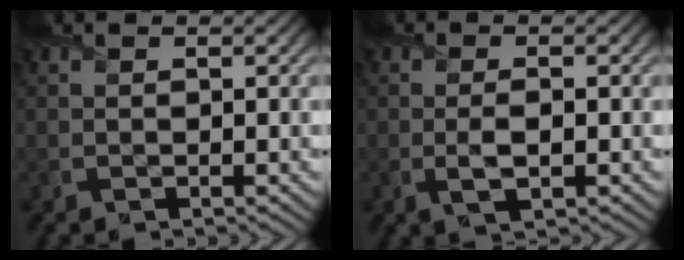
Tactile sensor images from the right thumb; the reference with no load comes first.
{"total": 2.7, "force": [-0.6, 1.1, 2.5], "torque": [-0.054, -0.007, -0.009]}